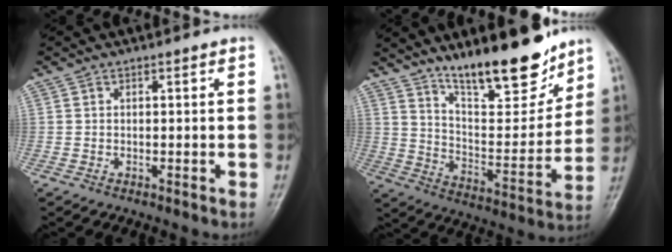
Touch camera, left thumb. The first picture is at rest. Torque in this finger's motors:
{"motor_torque": [0.74, 0.36, 1.58, -1.20, 0.24]}